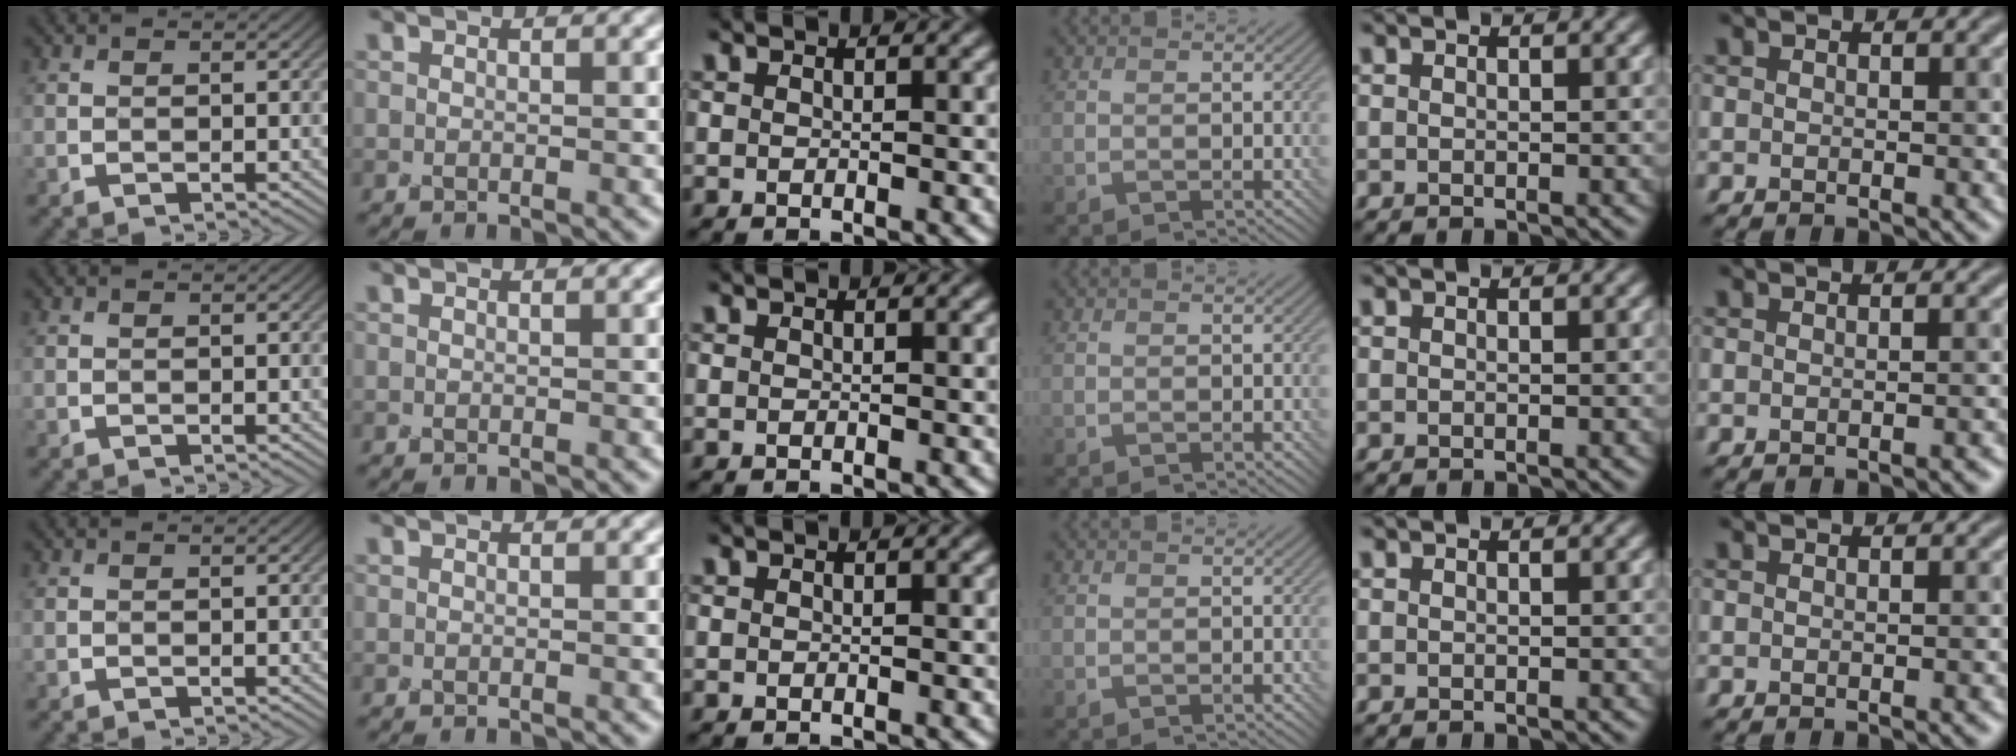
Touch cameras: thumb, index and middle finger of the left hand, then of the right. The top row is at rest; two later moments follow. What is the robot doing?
{"motion": "screw", "object": "bottle cap"}